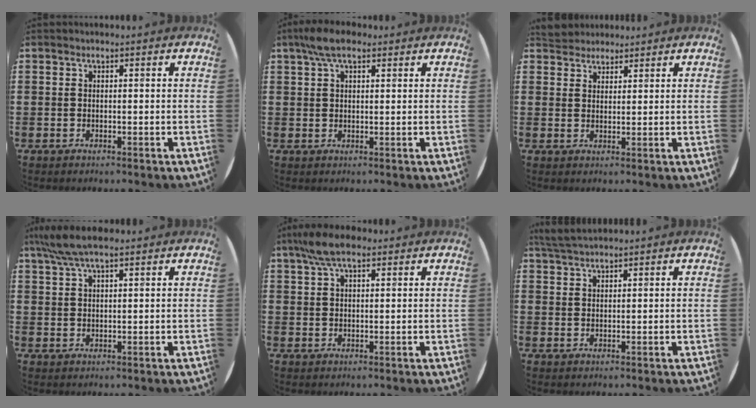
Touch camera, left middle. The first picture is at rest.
{"total": 4.6, "force": [3.0, 1.8, 3.0], "torque": [-0.057, 0.005, 0.053]}
{"total": 2.8, "force": [2.7, 0.9, -0.4], "torque": [0.000, 0.000, 0.053]}
{"total": 5.1, "force": [3.9, 1.0, 3.1], "torque": [-0.070, 0.001, 0.070]}
{"total": 5.4, "force": [3.7, 2.0, 3.3], "torque": [-0.075, 0.006, 0.068]}
{"total": 2.8, "force": [2.6, 0.2, 1.0], "torque": [-0.025, 0.001, 0.050]}